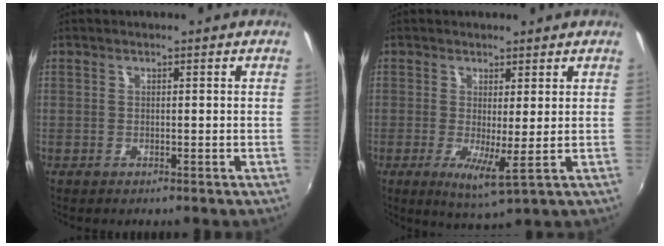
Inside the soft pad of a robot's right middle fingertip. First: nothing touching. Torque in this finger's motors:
{"motor_torque": [0.36, -1.25, -0.16, -0.02]}